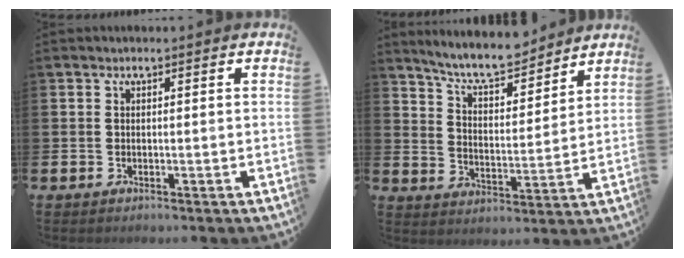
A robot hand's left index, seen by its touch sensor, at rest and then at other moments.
{"total": 8.3, "force": [7.8, 1.3, 2.4], "torque": [-0.064, -0.054, 0.137]}